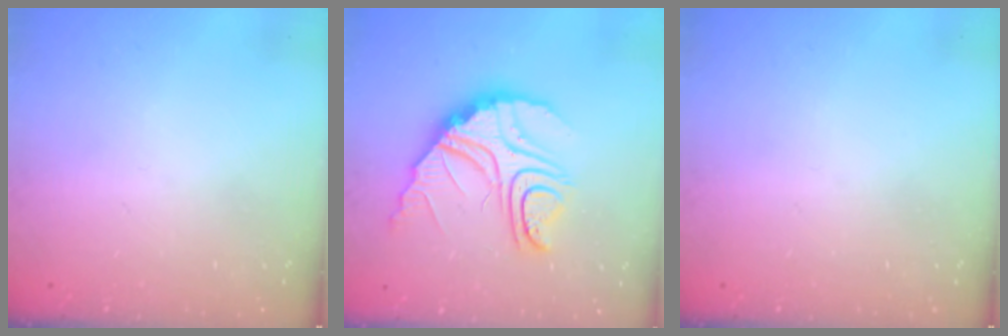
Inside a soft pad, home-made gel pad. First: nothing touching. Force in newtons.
{"total": 14.7, "press": 14.7, "slide": 1.1}
{"total": 0.0}